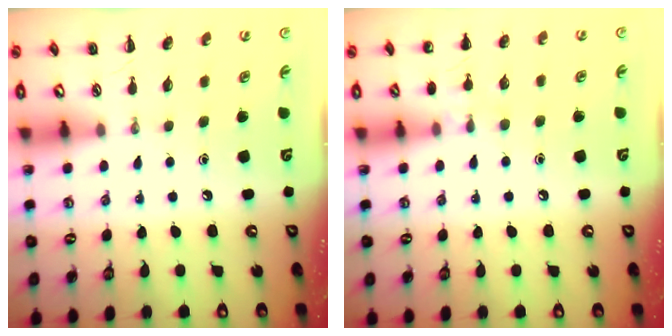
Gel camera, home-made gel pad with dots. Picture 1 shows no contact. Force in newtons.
{"total": 7.2, "press": 6.8, "slide": 2.2}